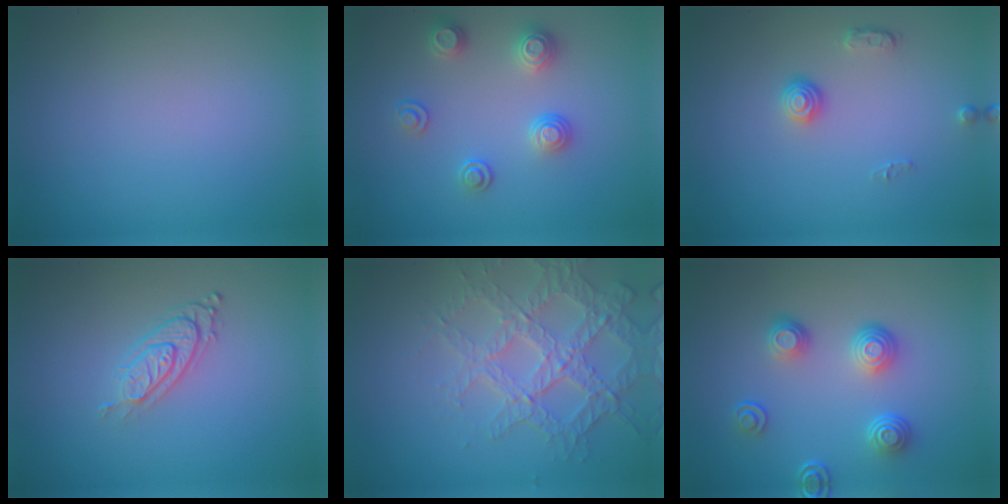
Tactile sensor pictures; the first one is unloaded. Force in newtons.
{"total": 2.7, "press": 2.6, "slide": 0.3}
{"total": 1.4, "press": 1.0, "slide": 1.0}
{"total": 3.1, "press": 2.1, "slide": 2.3}
{"total": 4.0, "press": 3.9, "slide": 1.0}
{"total": 3.7, "press": 2.9, "slide": 2.3}